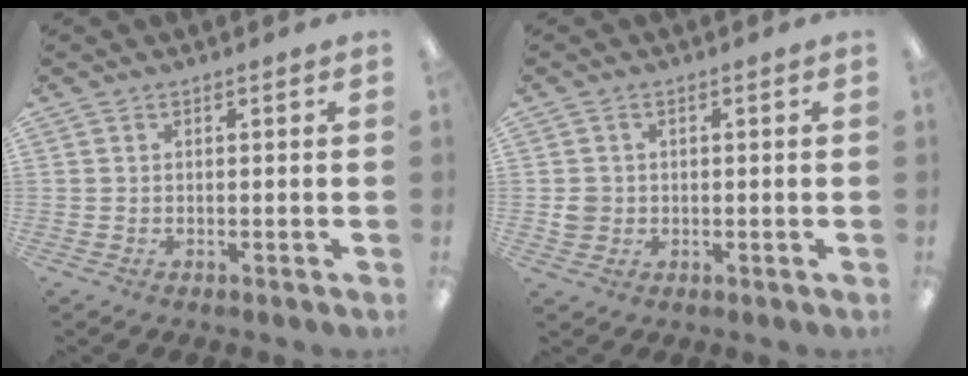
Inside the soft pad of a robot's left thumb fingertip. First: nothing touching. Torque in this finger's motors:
{"motor_torque": [-0.20, 0.25, 0.25, -0.16, 0.00]}